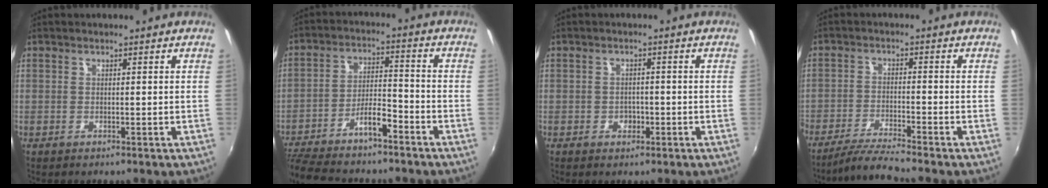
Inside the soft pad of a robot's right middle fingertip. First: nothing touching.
{"total": 11.6, "force": [-9.5, 2.2, 6.3], "torque": [-0.135, 0.016, -0.162]}
{"total": 2.2, "force": [-0.9, 1.8, 0.8], "torque": [-0.013, 0.002, -0.012]}
{"total": 6.9, "force": [-6.2, -0.9, 2.9], "torque": [-0.074, -0.012, -0.115]}